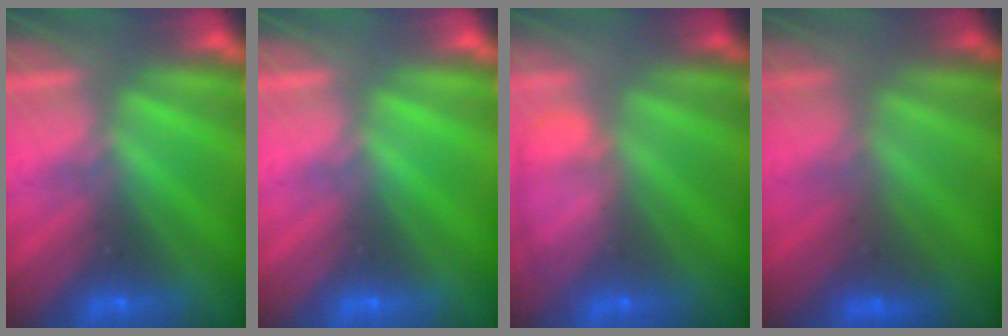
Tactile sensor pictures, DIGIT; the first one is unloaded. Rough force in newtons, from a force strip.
{"total": 0.0}
{"total": 8.5}
{"total": 2.4}